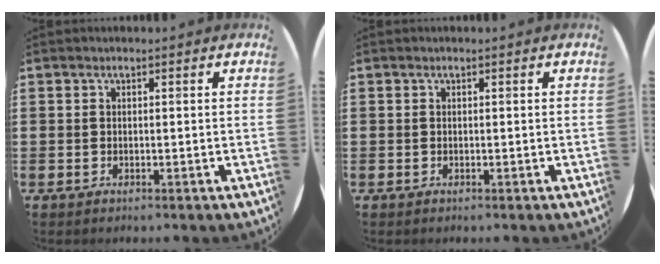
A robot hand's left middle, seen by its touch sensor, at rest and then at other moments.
{"total": 0.0}